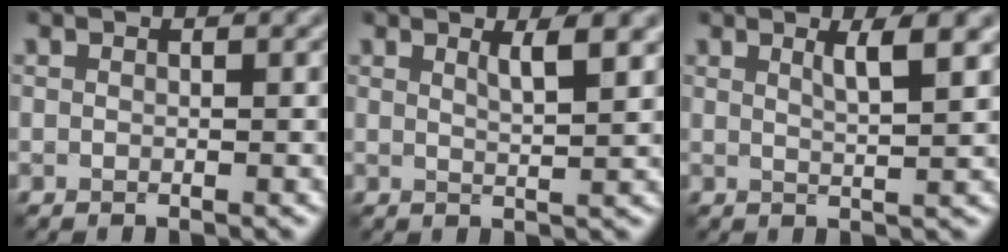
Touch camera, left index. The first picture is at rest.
{"total": 2.8, "force": [1.4, 0.7, 2.3], "torque": [-0.022, 0.000, 0.019]}
{"total": 3.2, "force": [1.5, 0.7, 2.7], "torque": [-0.028, 0.001, 0.021]}